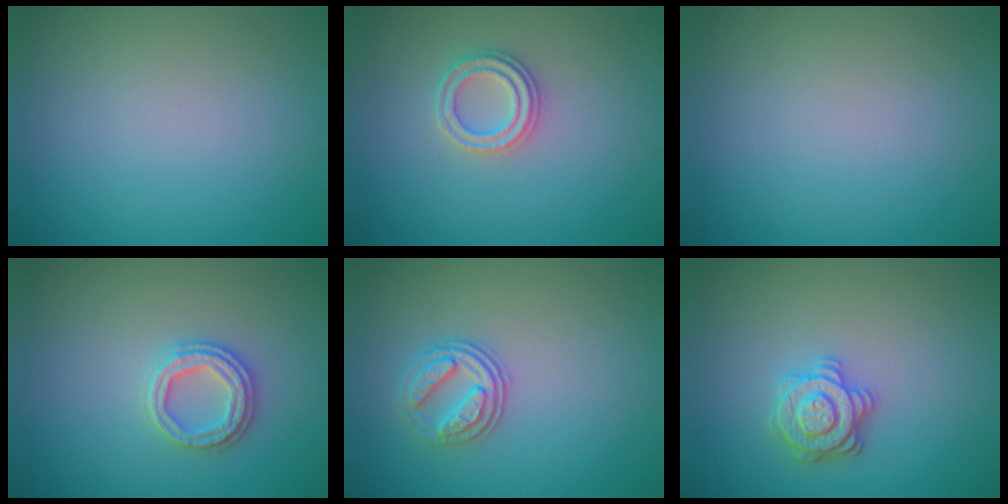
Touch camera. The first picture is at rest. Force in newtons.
{"total": 2.3, "press": 2.3, "slide": 0.4}
{"total": 0.0}
{"total": 2.6, "press": 2.5, "slide": 0.3}
{"total": 2.8, "press": 2.6, "slide": 1.2}
{"total": 2.9, "press": 2.8, "slide": 0.6}